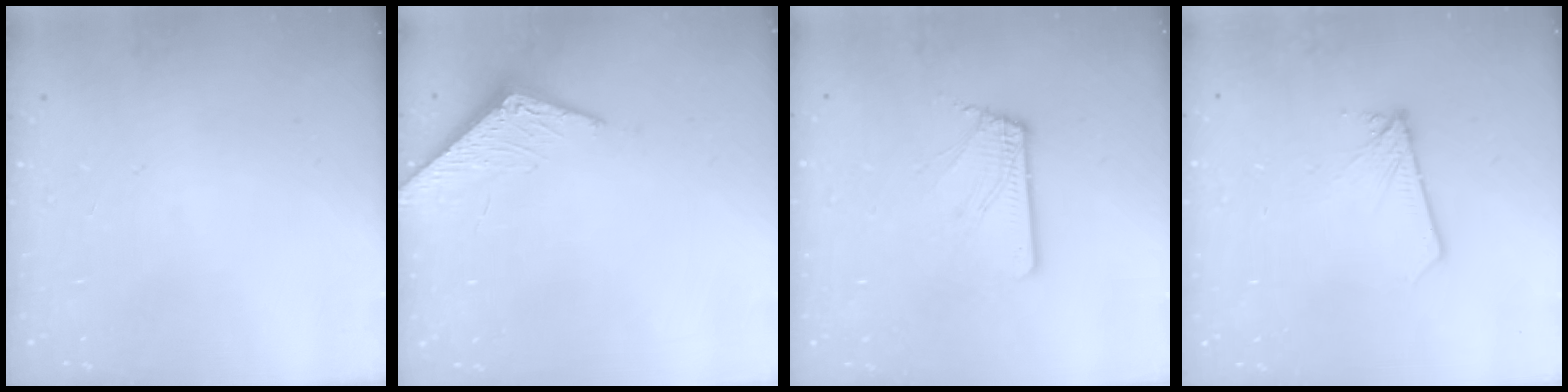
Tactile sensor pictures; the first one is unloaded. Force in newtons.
{"total": 4.0, "press": 4.0, "slide": 0.1}
{"total": 2.5, "press": 2.5, "slide": 0.3}
{"total": 1.9, "press": 1.9, "slide": 0.1}